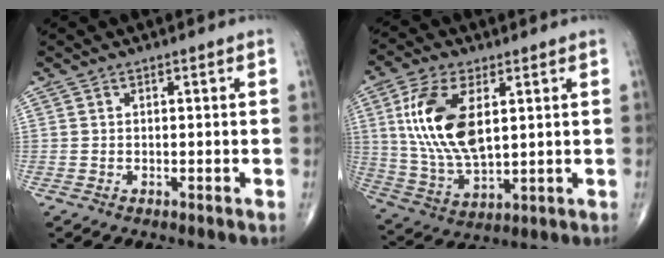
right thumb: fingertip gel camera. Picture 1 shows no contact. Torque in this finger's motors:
{"motor_torque": [0.40, 3.53, 0.71, -0.50, 0.52]}